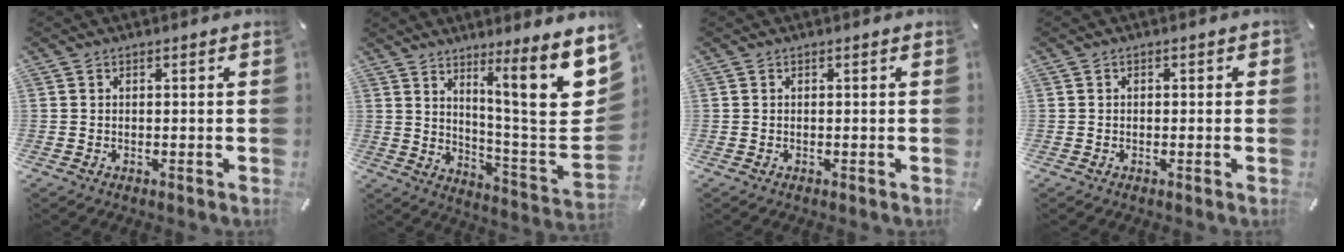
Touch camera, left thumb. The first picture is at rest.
{"total": 18.1, "force": [9.2, 2.1, 15.5], "torque": [-0.228, -0.080, 0.130]}
{"total": 0.0}
{"total": 0.8, "force": [-0.2, 0.6, 0.4], "torque": [-0.007, 0.004, -0.005]}